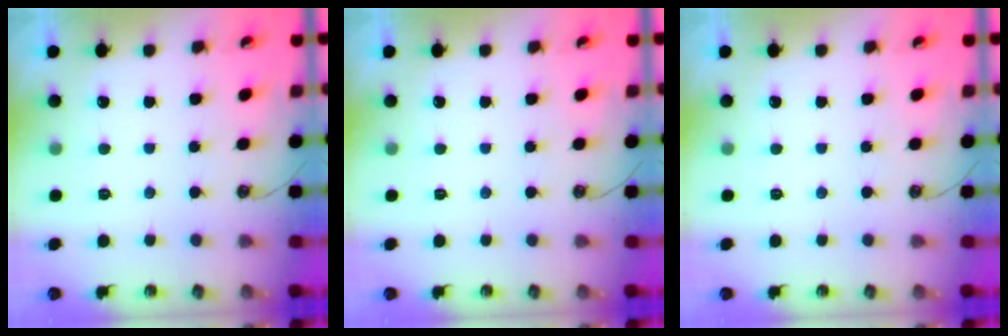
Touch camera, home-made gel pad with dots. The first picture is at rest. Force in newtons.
{"total": 0.0}
{"total": 0.0}